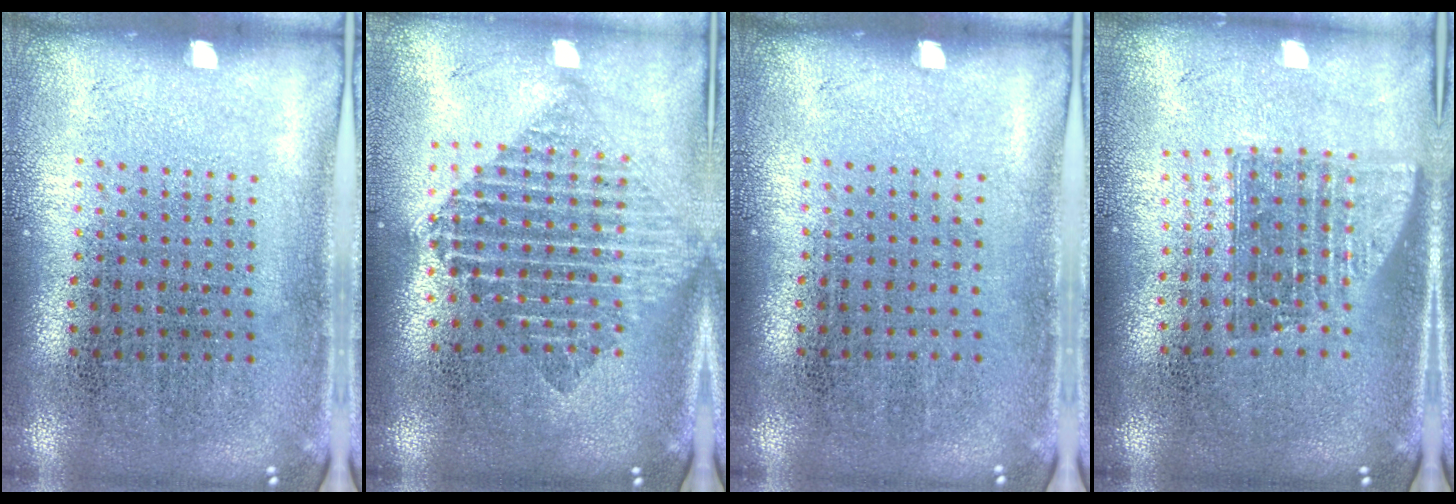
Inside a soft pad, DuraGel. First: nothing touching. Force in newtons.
{"total": 1.9, "press": 1.5, "slide": 1.1}
{"total": 0.0}
{"total": 1.5, "press": 1.2, "slide": 1.0}